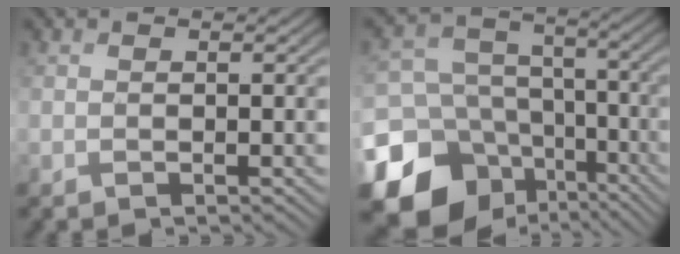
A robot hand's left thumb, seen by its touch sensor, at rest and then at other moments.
{"total": 18.7, "force": [-8.6, 15.0, 7.2], "torque": [-0.213, -0.055, -0.134]}